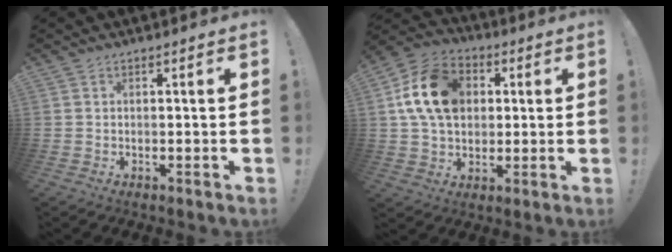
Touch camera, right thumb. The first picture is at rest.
{"total": 17.9, "force": [4.0, 13.2, 11.4], "torque": [-0.189, -0.001, 0.079]}